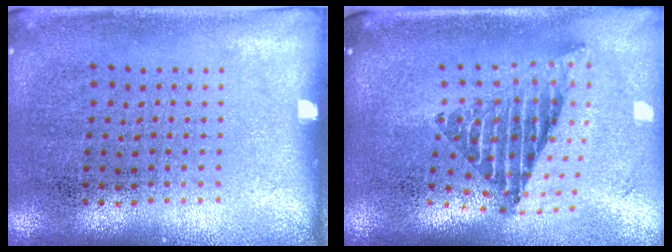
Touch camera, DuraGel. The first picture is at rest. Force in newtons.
{"total": 2.4, "press": 1.6, "slide": 1.8}